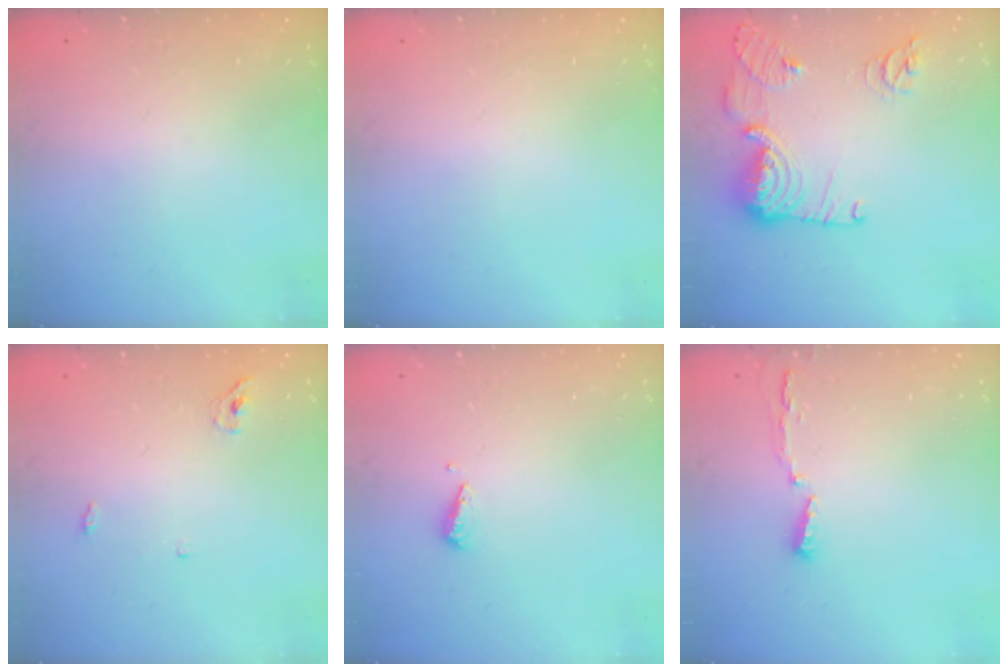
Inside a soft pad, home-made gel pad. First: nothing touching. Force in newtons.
{"total": 0.0}
{"total": 15.2, "press": 14.9, "slide": 2.8}
{"total": 3.4, "press": 3.4, "slide": 0.7}
{"total": 2.9, "press": 2.9, "slide": 0.4}
{"total": 4.1, "press": 4.0, "slide": 1.1}